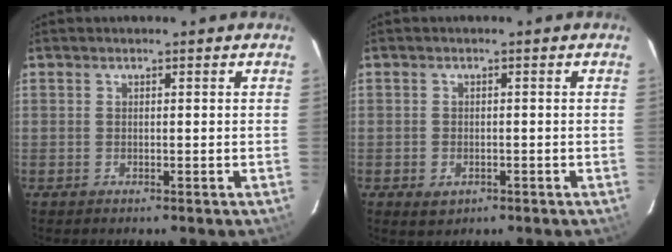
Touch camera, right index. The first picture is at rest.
{"total": 2.9, "force": [-1.2, 2.2, 1.3], "torque": [-0.026, -0.003, -0.013]}